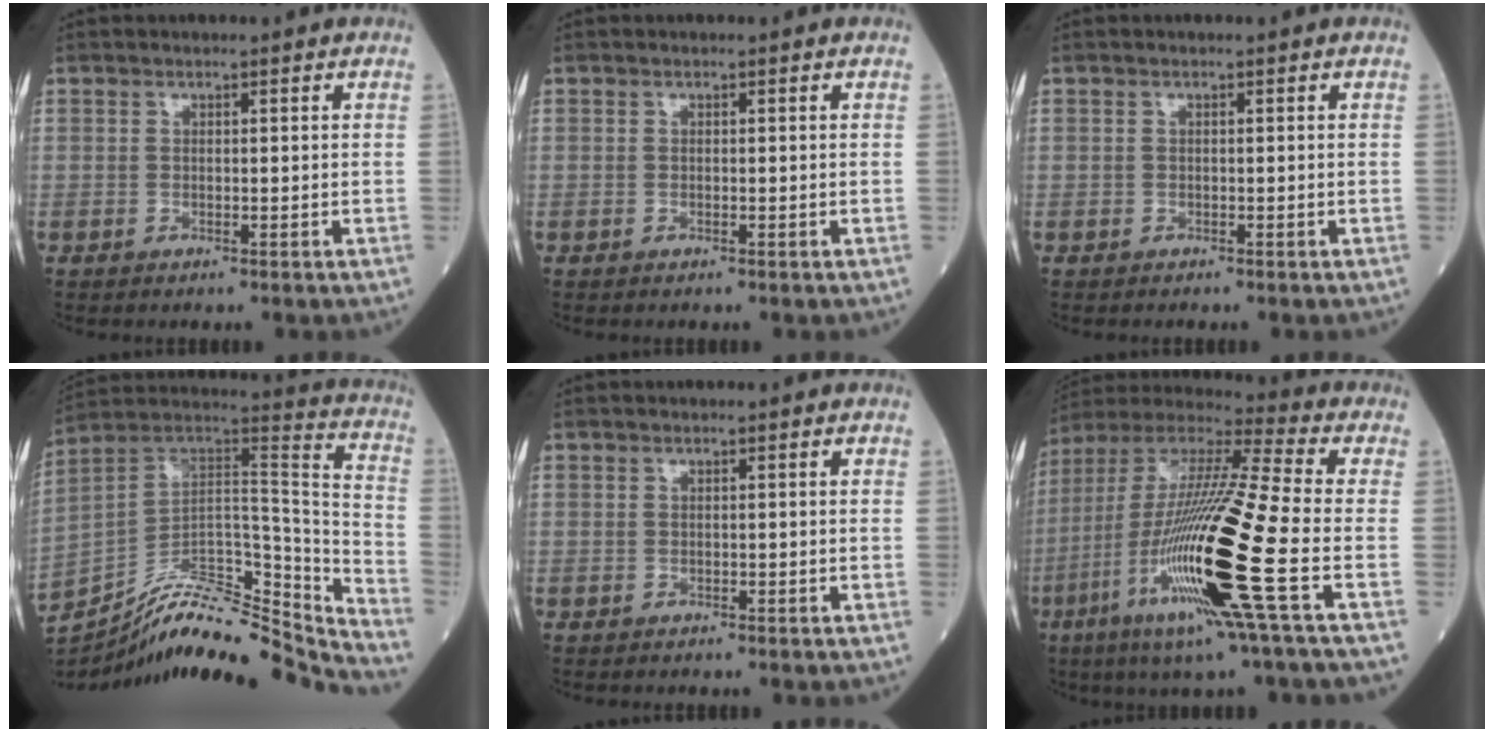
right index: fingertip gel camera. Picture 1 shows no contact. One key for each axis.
{"total": 0.0}
{"total": 0.0}
{"total": 27.1, "fx": -24.9, "fy": 4.2, "fz": 9.9, "tx": -0.146, "ty": 0.026, "tz": -0.379}
{"total": 0.0}
{"total": 23.2, "fx": -7.1, "fy": 0.3, "fz": 22.1, "tx": -0.452, "ty": -0.038, "tz": -0.142}